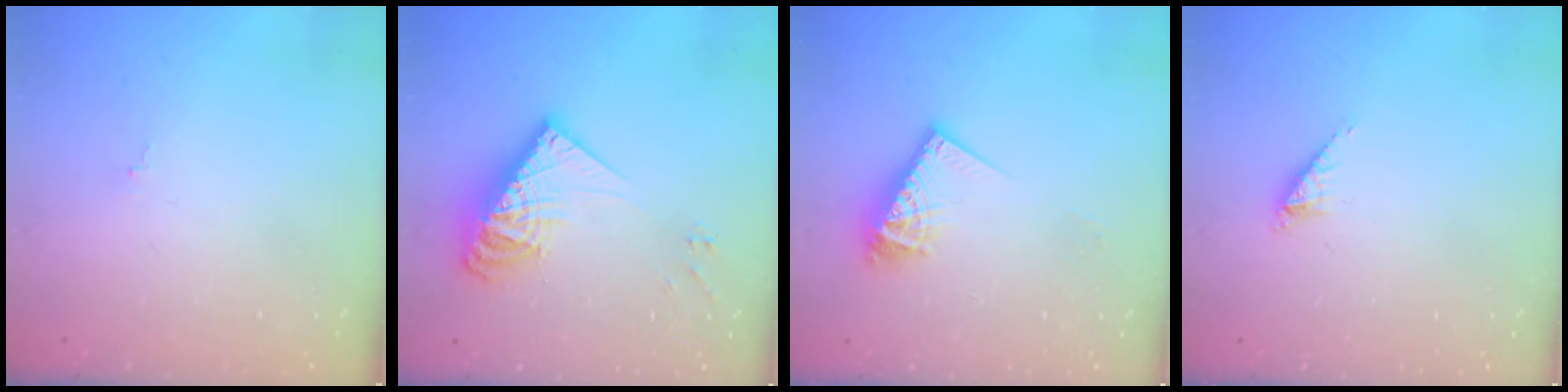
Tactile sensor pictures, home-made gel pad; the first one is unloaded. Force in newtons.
{"total": 14.6, "press": 14.6, "slide": 1.3}
{"total": 10.3, "press": 10.3, "slide": 1.0}
{"total": 2.2, "press": 2.2, "slide": 0.3}